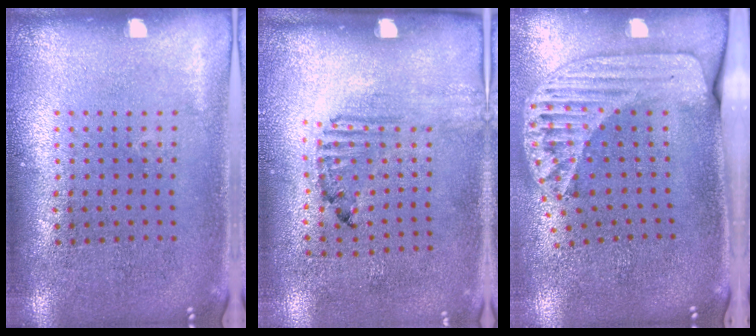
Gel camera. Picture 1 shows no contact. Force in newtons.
{"total": 1.7, "press": 1.0, "slide": 1.4}
{"total": 1.8, "press": 1.5, "slide": 1.0}